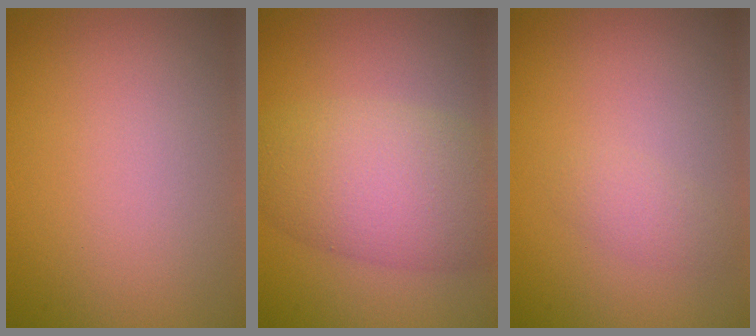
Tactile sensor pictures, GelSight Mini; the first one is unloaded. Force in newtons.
{"total": 7.6, "press": 7.6, "slide": 0.2}
{"total": 1.3, "press": 1.3, "slide": 0.0}